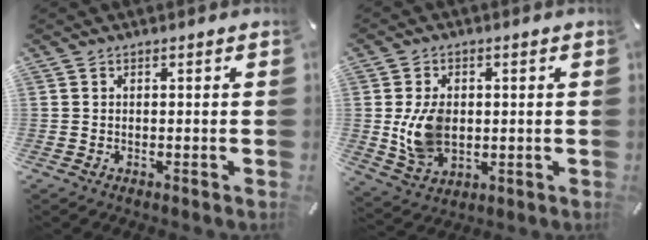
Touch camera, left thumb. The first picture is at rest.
{"total": 10.2, "force": [0.3, 7.5, 6.8], "torque": [-0.139, -0.006, 0.003]}